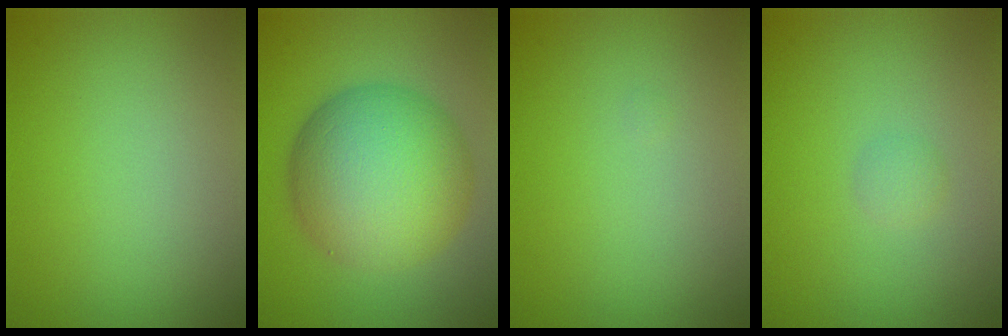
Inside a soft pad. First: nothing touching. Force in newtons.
{"total": 11.3, "press": 11.3, "slide": 0.4}
{"total": 0.0}
{"total": 0.9, "press": 0.8, "slide": 0.1}